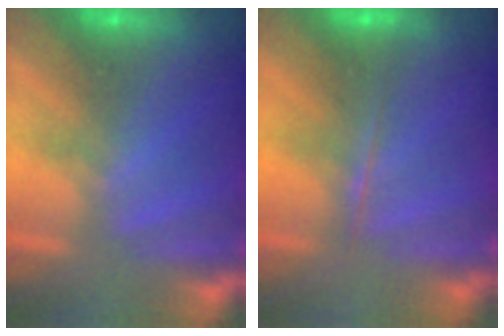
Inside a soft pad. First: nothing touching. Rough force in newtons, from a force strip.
{"total": 1.8}